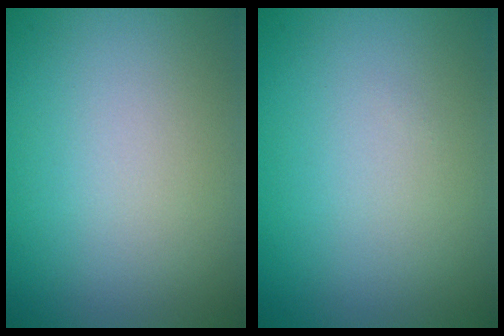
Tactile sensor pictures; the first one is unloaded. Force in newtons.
{"total": 0.0}